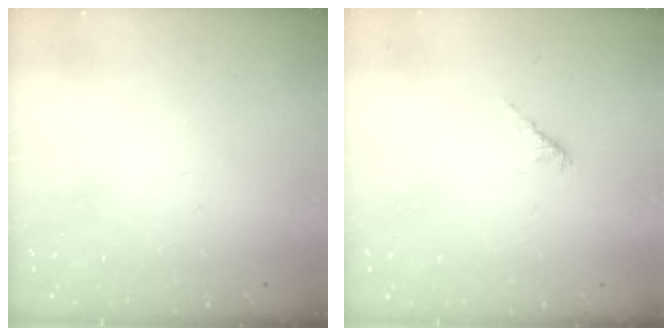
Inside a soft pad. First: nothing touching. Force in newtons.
{"total": 2.6, "press": 2.4, "slide": 0.7}